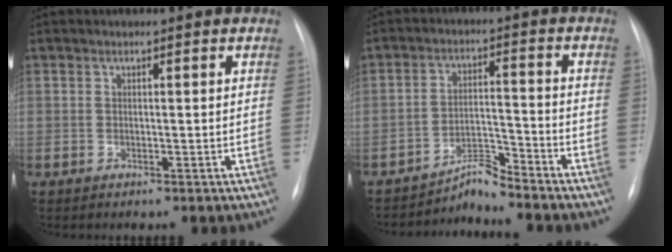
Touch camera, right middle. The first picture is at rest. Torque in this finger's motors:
{"motor_torque": [-0.39, -0.30, -0.02, 0.00]}